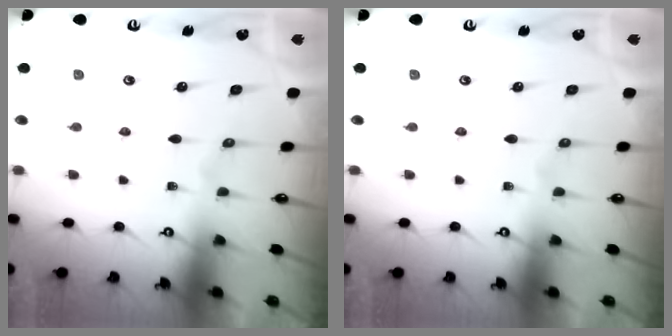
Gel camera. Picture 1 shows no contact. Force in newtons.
{"total": 0.0}